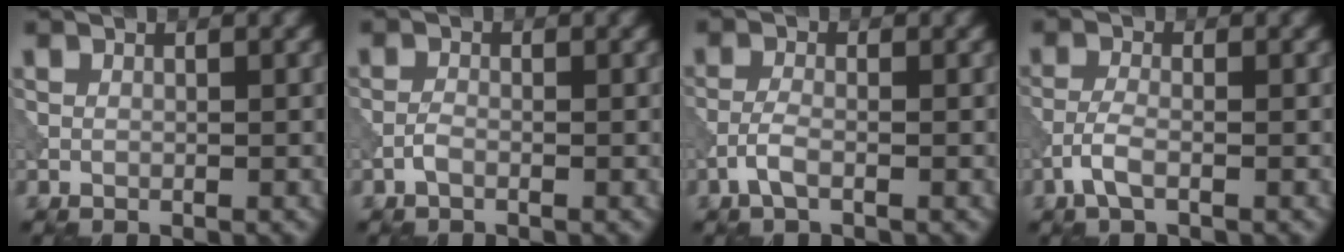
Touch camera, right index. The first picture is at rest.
{"total": 0.9, "force": [-0.6, 0.3, 0.6], "torque": [-0.016, 0.002, -0.014]}
{"total": 1.9, "force": [-1.0, 0.6, 1.5], "torque": [-0.036, 0.004, -0.026]}
{"total": 2.2, "force": [-1.2, 0.7, 1.8], "torque": [-0.044, 0.003, -0.030]}